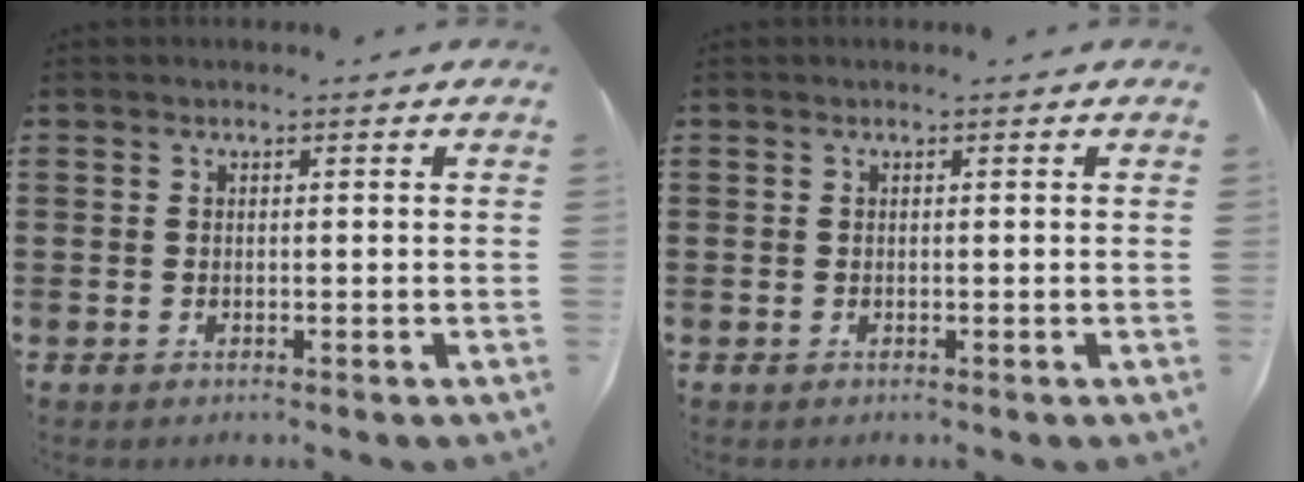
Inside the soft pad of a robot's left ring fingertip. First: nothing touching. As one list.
[{"total": 0.0}]